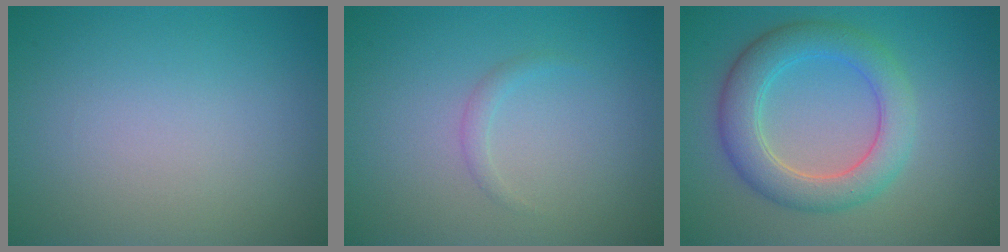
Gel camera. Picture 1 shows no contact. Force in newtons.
{"total": 0.9, "press": 0.9, "slide": 0.0}
{"total": 5.2, "press": 5.2, "slide": 0.3}